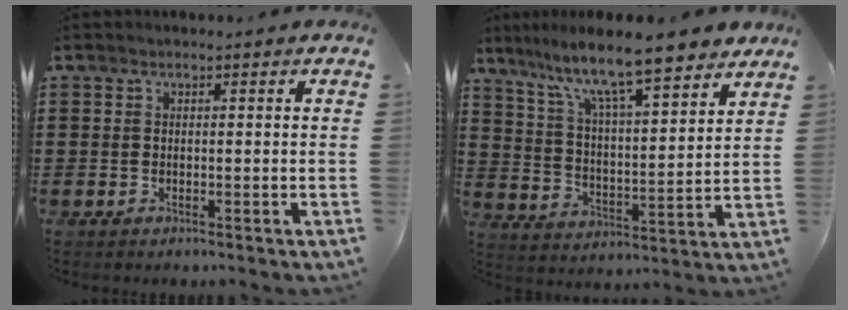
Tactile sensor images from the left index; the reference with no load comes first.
{"total": 10.3, "force": [8.5, 1.2, 5.7], "torque": [-0.135, -0.048, 0.140]}